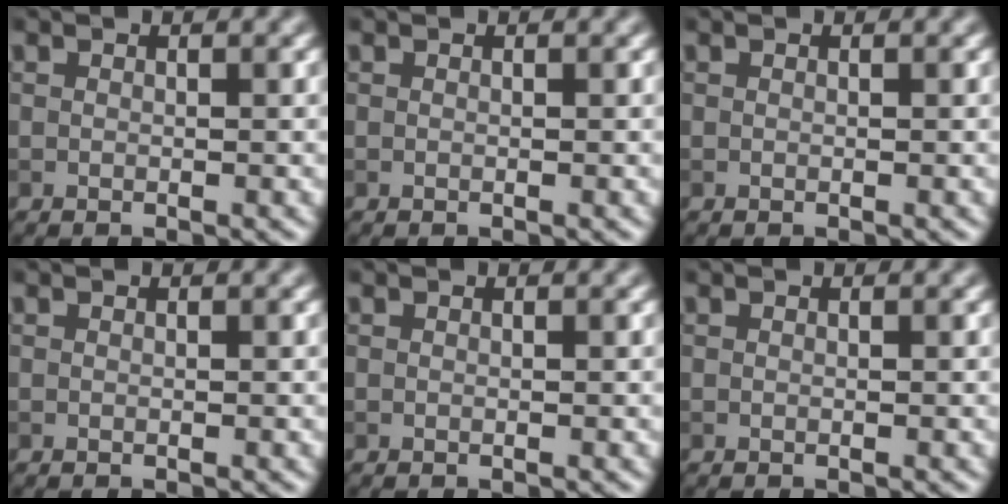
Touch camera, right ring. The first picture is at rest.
{"total": 0.0}
{"total": 0.0}
{"total": 0.0}
{"total": 0.0}
{"total": 0.0}